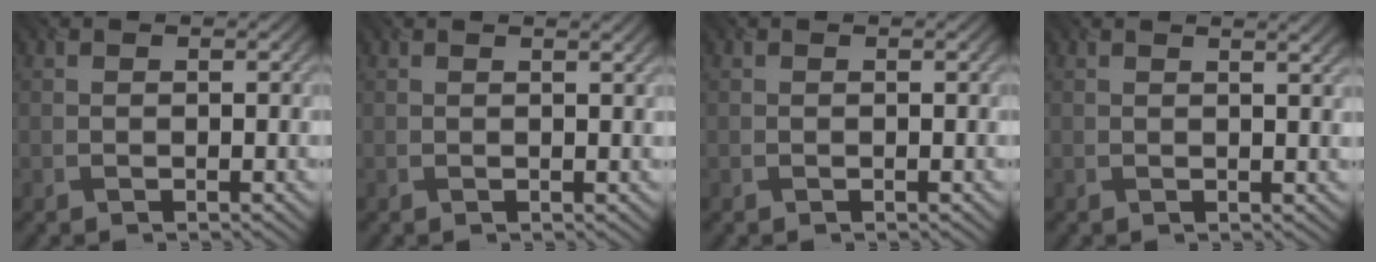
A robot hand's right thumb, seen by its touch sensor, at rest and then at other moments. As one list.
[{"total": 1.0, "force": [0.6, 0.1, 0.7], "torque": [-0.012, 0.001, 0.008]}, {"total": 0.0}, {"total": 2.0, "force": [1.2, 0.4, 1.6], "torque": [-0.022, 0.000, 0.012]}]